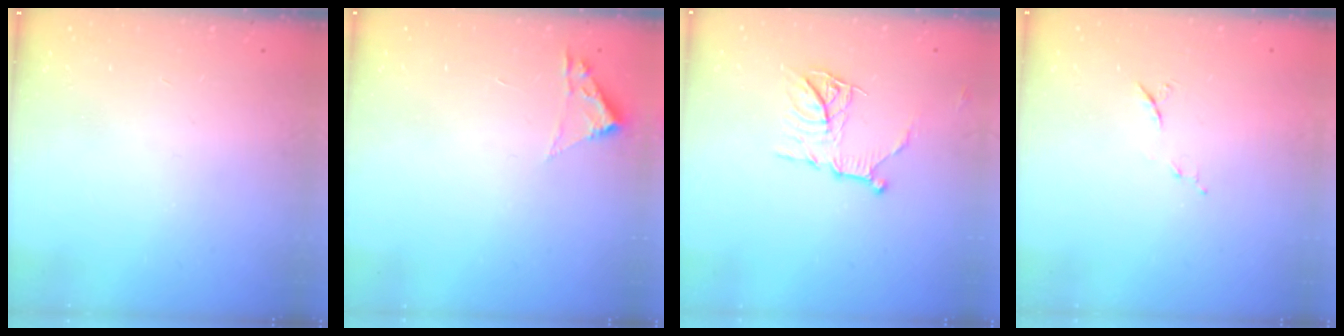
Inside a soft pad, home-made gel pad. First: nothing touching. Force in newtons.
{"total": 1.8, "press": 1.8, "slide": 0.2}
{"total": 10.8, "press": 10.8, "slide": 0.4}
{"total": 6.4, "press": 6.3, "slide": 1.3}